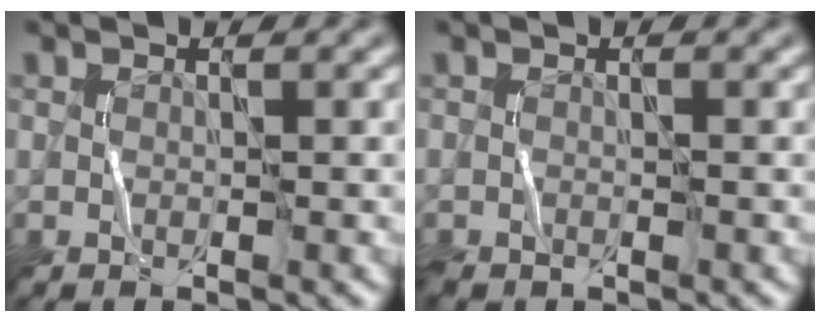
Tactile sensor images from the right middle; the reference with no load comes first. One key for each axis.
{"total": 0.9, "fx": -0.9, "fy": 0.2, "fz": 0.2, "tx": -0.004, "ty": -0.003, "tz": -0.020}